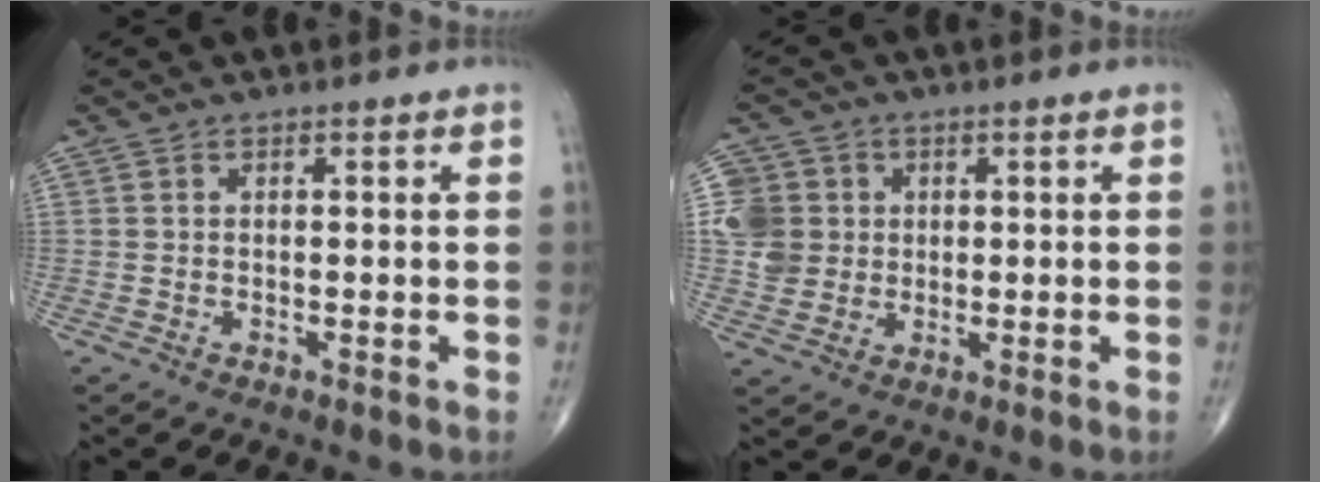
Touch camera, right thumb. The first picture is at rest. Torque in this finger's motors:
{"motor_torque": [0.02, 0.03, 0.21, 0.16, 0.00]}